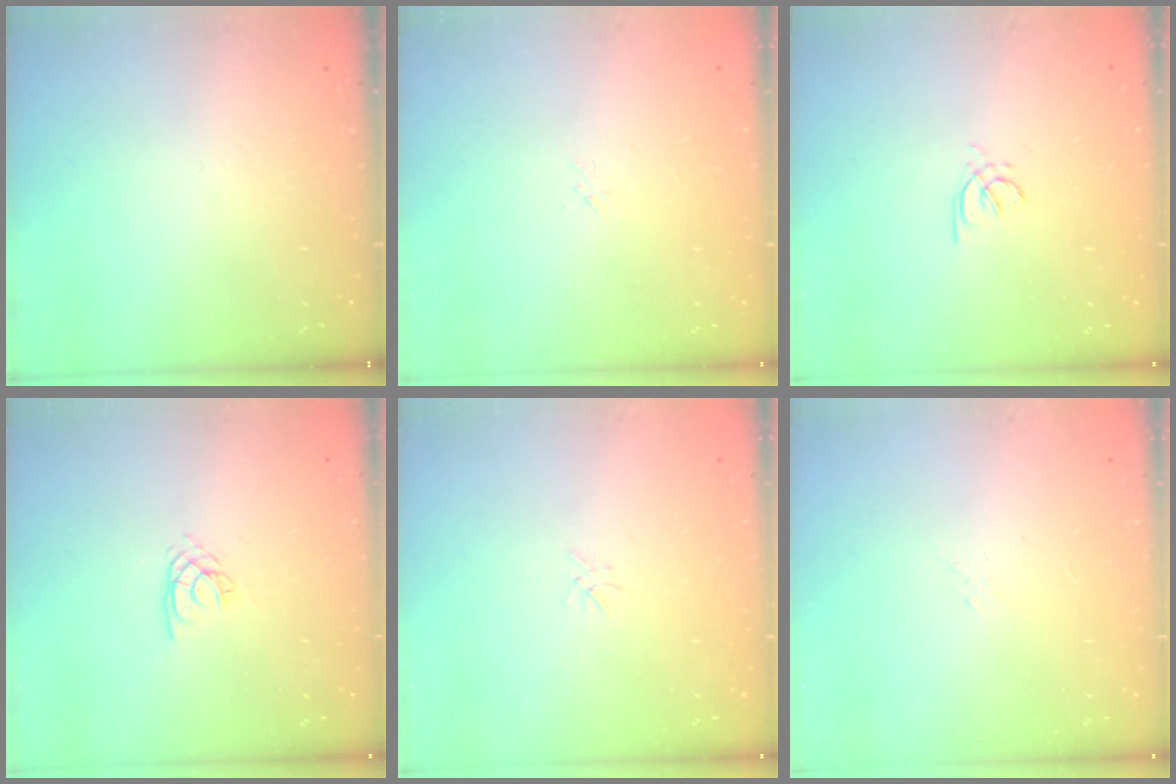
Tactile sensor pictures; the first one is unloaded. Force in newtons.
{"total": 1.7, "press": 1.6, "slide": 0.2}
{"total": 2.0, "press": 1.9, "slide": 0.5}
{"total": 1.8, "press": 1.8, "slide": 0.2}
{"total": 0.0}
{"total": 2.1, "press": 2.0, "slide": 0.6}